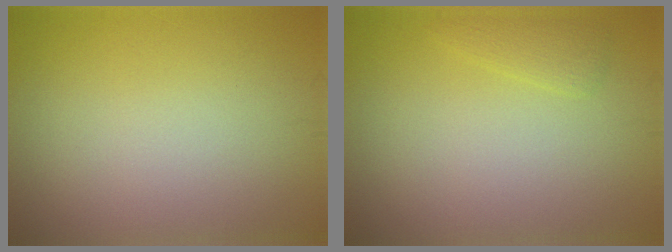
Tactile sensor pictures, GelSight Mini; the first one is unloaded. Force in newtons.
{"total": 1.1, "press": 1.1, "slide": 0.1}